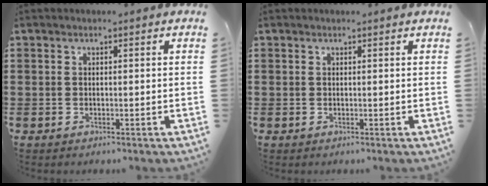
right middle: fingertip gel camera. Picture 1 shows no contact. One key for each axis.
{"total": 0.0}